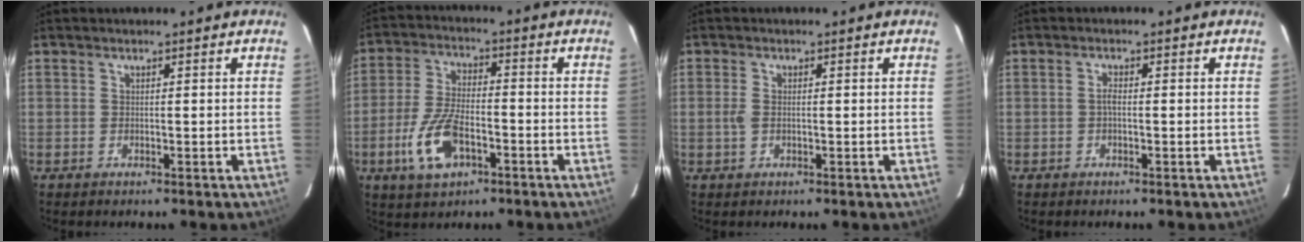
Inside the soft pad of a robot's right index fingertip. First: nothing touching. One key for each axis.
{"total": 11.0, "fx": -4.7, "fy": 5.2, "fz": 8.4, "tx": -0.186, "ty": -0.003, "tz": -0.083}
{"total": 1.9, "fx": -0.3, "fy": 1.1, "fz": 1.6, "tx": -0.035, "ty": 0.000, "tz": -0.005}
{"total": 1.2, "fx": -0.2, "fy": 0.5, "fz": 1.1, "tx": -0.022, "ty": 0.005, "tz": -0.006}